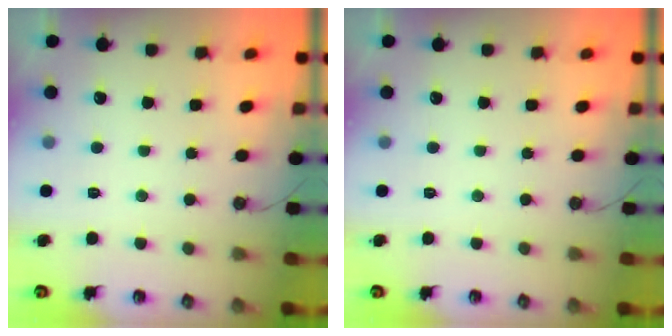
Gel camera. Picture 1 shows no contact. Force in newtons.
{"total": 0.0}